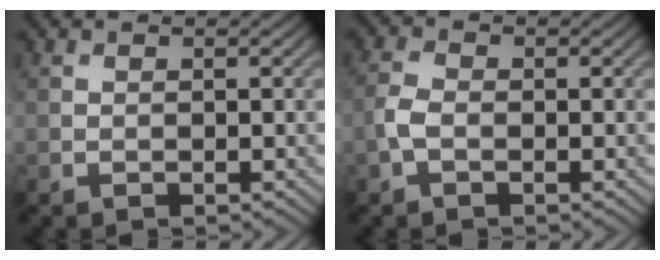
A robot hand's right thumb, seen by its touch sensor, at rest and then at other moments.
{"total": 2.4, "force": [-0.9, 1.4, 1.7], "torque": [-0.042, 0.005, -0.025]}